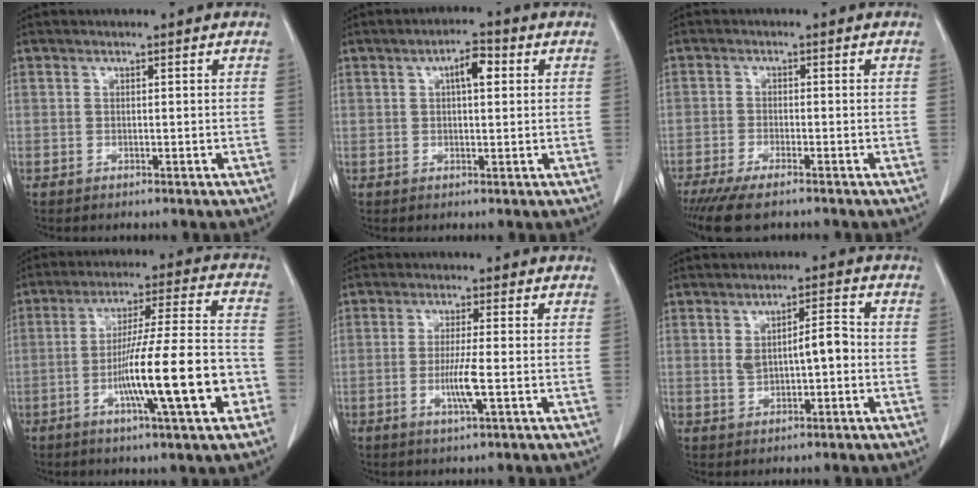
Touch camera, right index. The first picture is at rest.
{"total": 4.0, "force": [1.2, 1.3, 3.6], "torque": [-0.061, 0.011, 0.017]}
{"total": 6.9, "force": [-5.4, 1.2, 4.1], "torque": [-0.068, -0.015, -0.090]}
{"total": 16.6, "force": [-5.3, 0.8, 15.8], "torque": [-0.265, -0.001, -0.085]}
{"total": 4.6, "force": [-1.1, -0.3, 4.4], "torque": [-0.090, -0.011, -0.023]}
{"total": 5.5, "force": [0.0, 1.7, 5.2], "torque": [-0.092, 0.016, 0.005]}